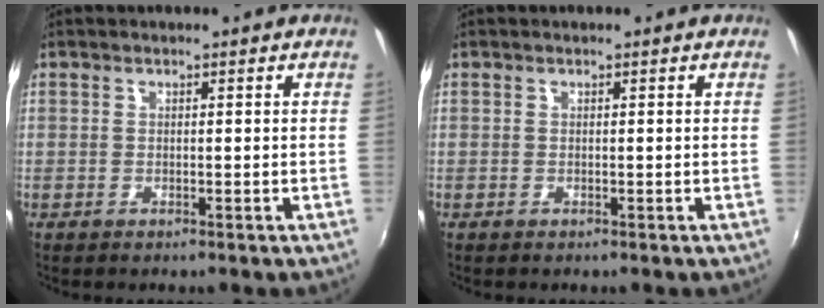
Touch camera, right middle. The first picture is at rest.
{"total": 0.0}